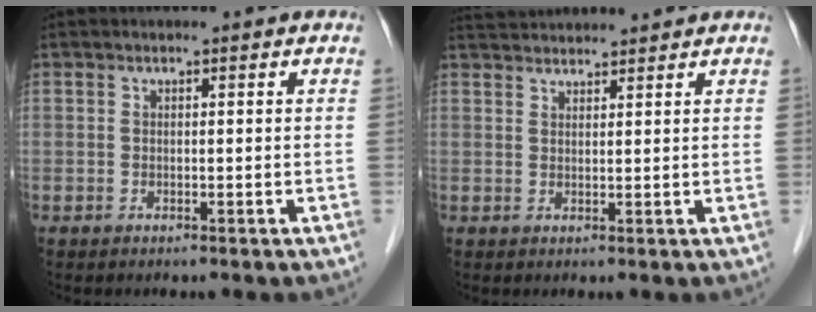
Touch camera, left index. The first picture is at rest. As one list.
[{"total": 6.1, "force": [5.9, 0.2, 1.2], "torque": [-0.027, 0.038, 0.096]}]